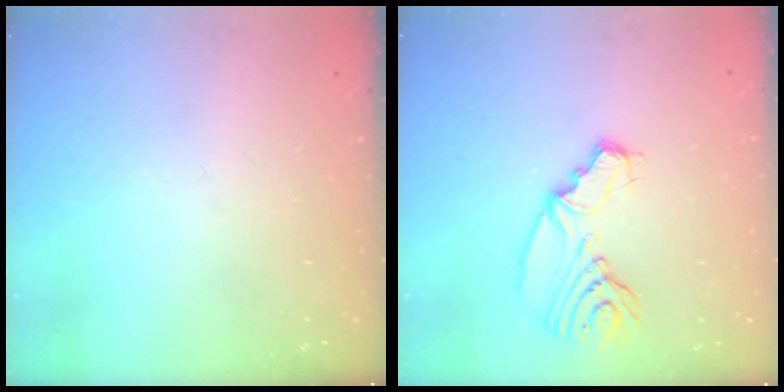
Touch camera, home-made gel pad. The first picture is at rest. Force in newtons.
{"total": 10.8, "press": 10.6, "slide": 2.2}